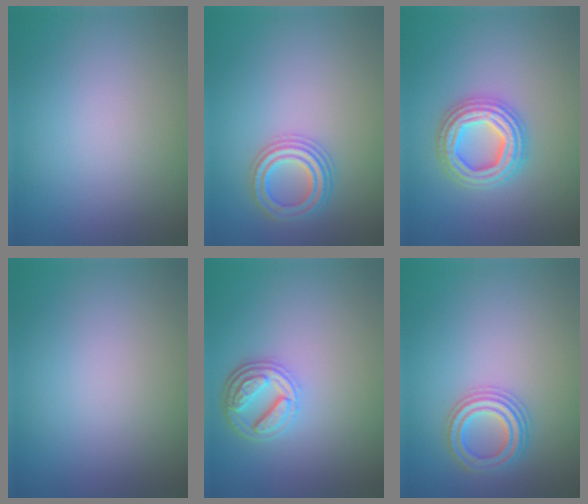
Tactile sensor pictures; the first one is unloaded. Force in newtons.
{"total": 2.9, "press": 2.9, "slide": 0.5}
{"total": 4.5, "press": 4.4, "slide": 0.8}
{"total": 0.0}
{"total": 4.1, "press": 3.2, "slide": 2.6}
{"total": 2.9, "press": 2.9, "slide": 0.5}